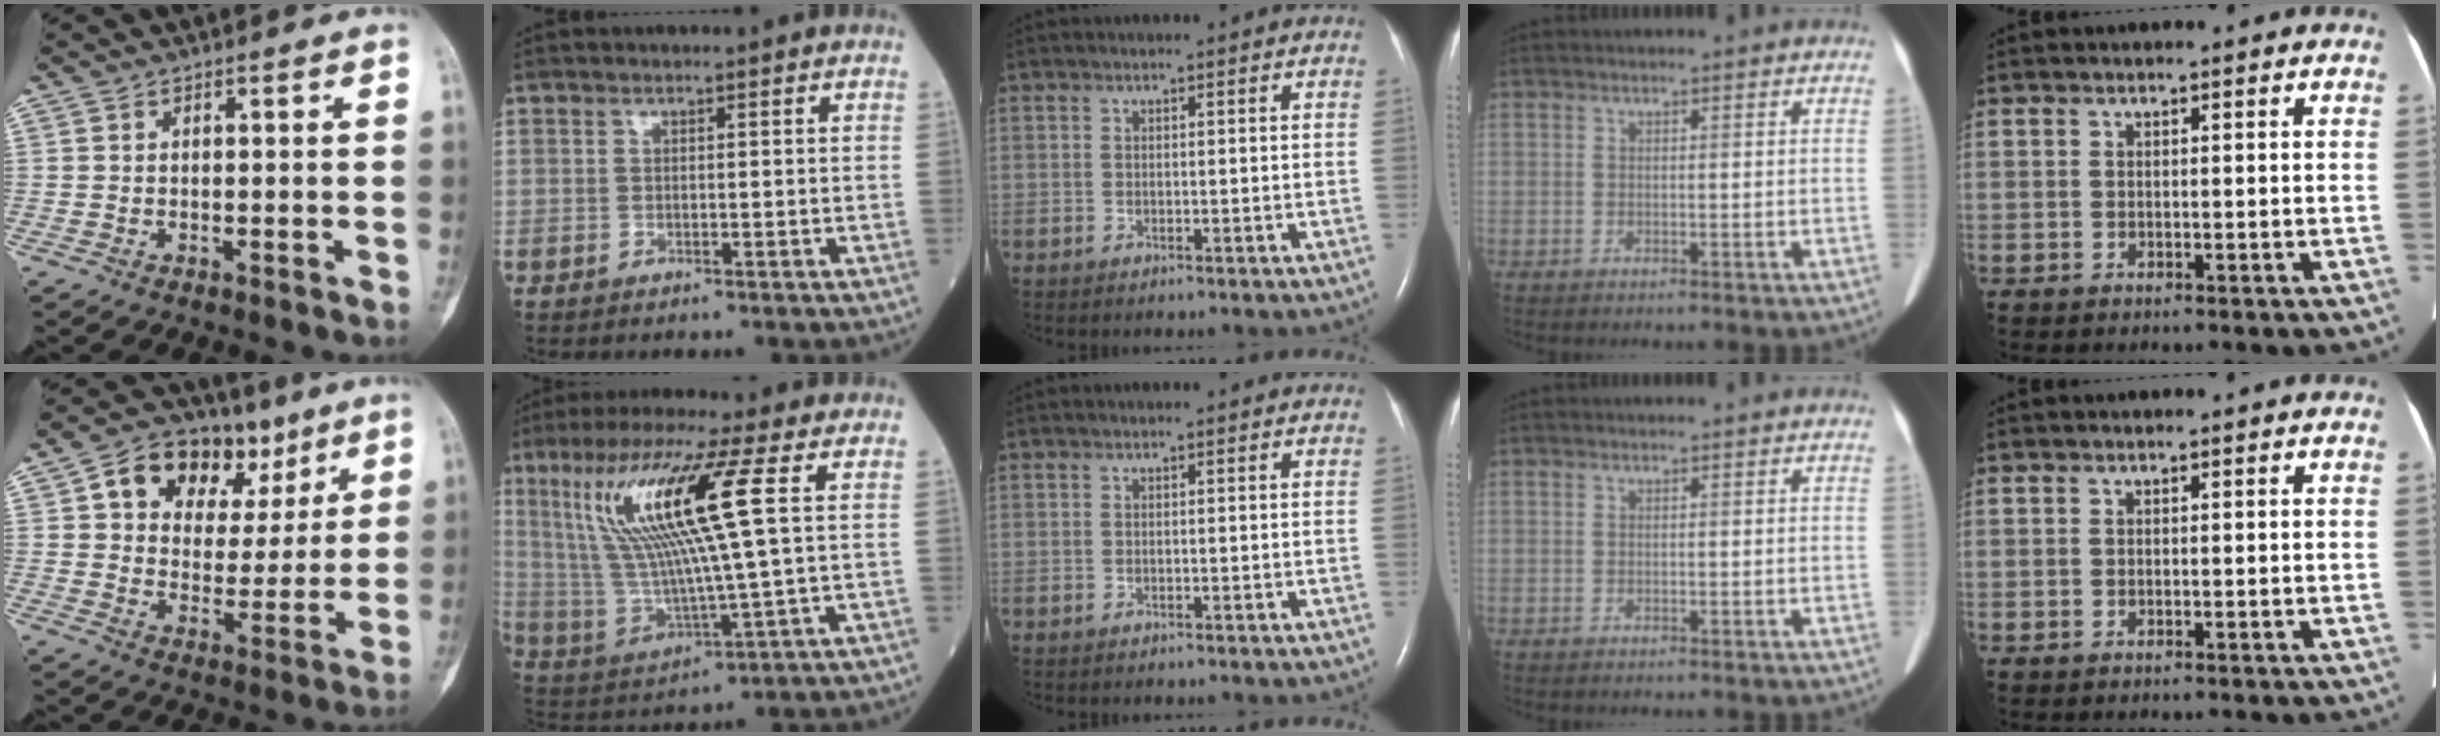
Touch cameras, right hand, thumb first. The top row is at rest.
{"thumb": {"total": 16.6, "force": [7.8, 11.5, 9.1], "torque": [-0.091, -0.002, 0.124]}, "index": {"total": 16.9, "force": [5.4, 0.5, 16.0], "torque": [-0.334, 0.007, 0.101]}}